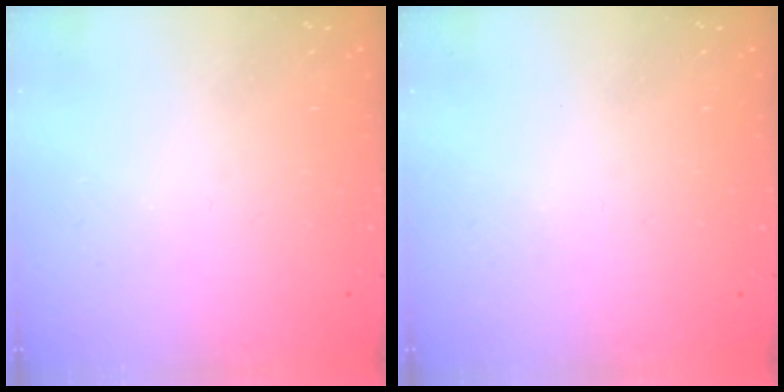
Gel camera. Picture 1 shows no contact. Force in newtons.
{"total": 0.0}